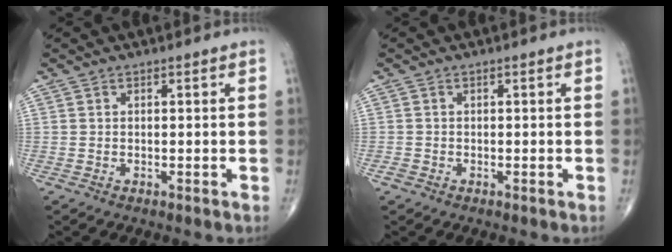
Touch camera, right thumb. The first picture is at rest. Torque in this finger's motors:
{"motor_torque": [-0.20, 0.02, -0.15, -0.07, -0.03]}